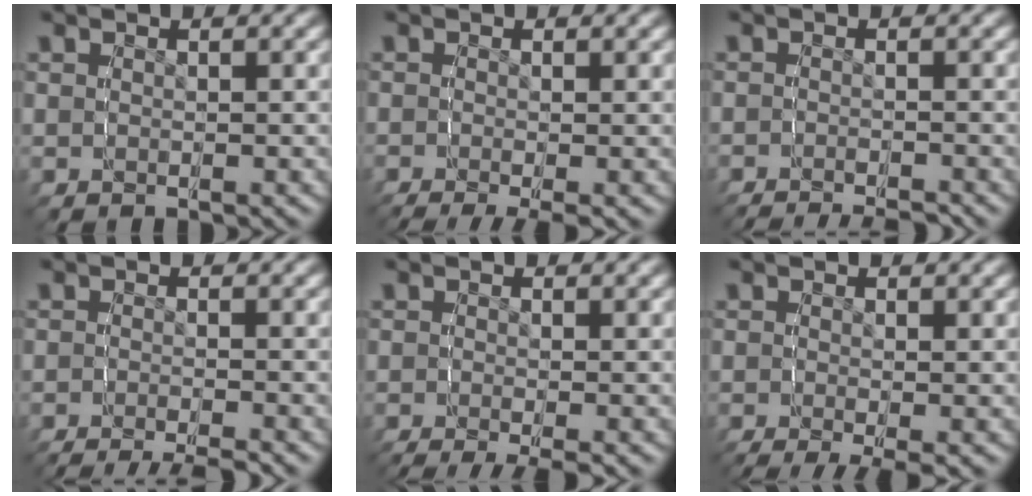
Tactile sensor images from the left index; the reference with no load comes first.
{"total": 2.9, "force": [-2.4, 0.4, 1.6], "torque": [-0.026, -0.009, -0.034]}
{"total": 3.6, "force": [-3.5, 0.5, 0.4], "torque": [-0.005, -0.012, -0.056]}
{"total": 4.8, "force": [-4.6, 0.8, 1.2], "torque": [-0.014, -0.012, -0.074]}
{"total": 3.5, "force": [-3.0, 0.6, 1.6], "torque": [-0.024, -0.009, -0.046]}
{"total": 3.7, "force": [-2.9, 0.7, 2.2], "torque": [-0.034, -0.014, -0.039]}